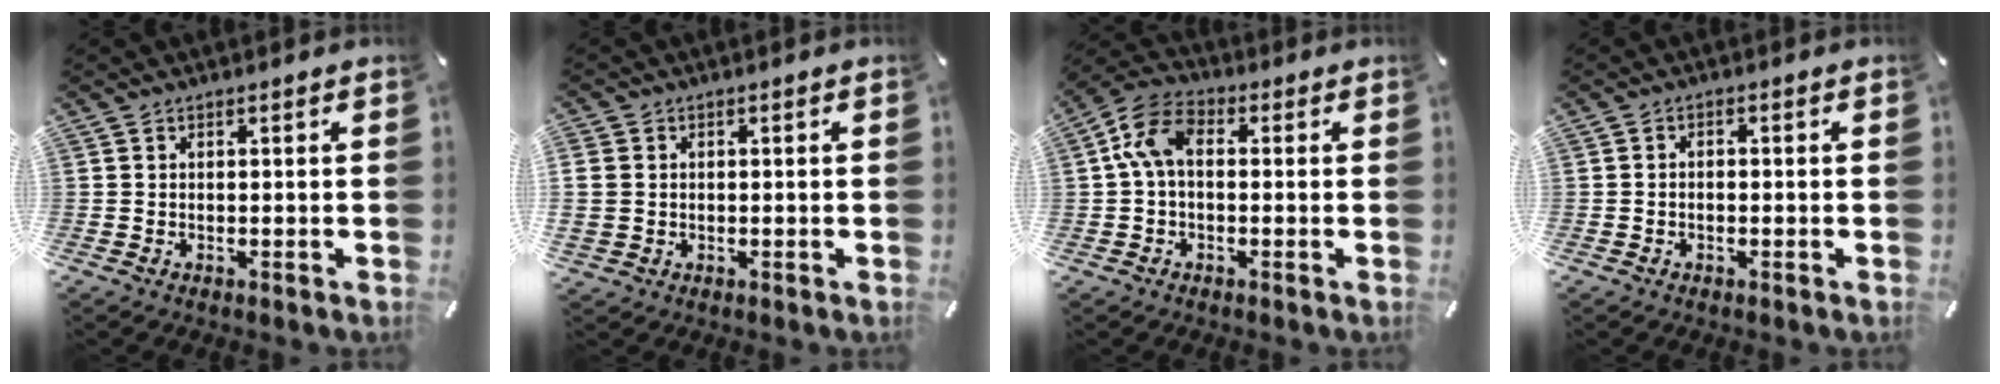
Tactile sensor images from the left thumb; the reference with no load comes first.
{"total": 3.7, "force": [0.2, 3.4, 1.4], "torque": [-0.025, 0.001, 0.003]}
{"total": 9.4, "force": [0.7, 6.2, 7.0], "torque": [-0.154, 0.012, 0.013]}
{"total": 1.4, "force": [-0.7, 0.8, 0.9], "torque": [-0.016, 0.003, -0.014]}